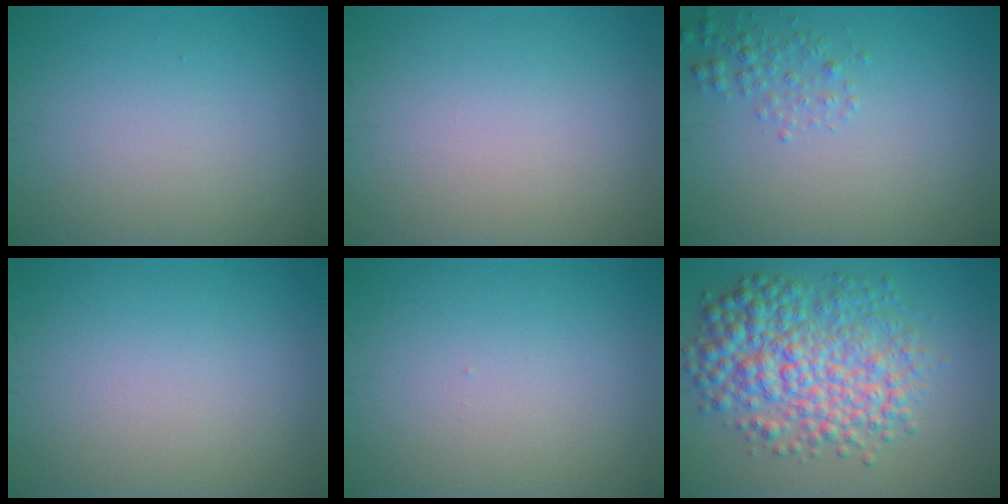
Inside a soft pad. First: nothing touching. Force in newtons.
{"total": 0.0}
{"total": 1.6, "press": 1.6, "slide": 0.1}
{"total": 0.0}
{"total": 0.0}
{"total": 7.9, "press": 7.9, "slide": 0.1}